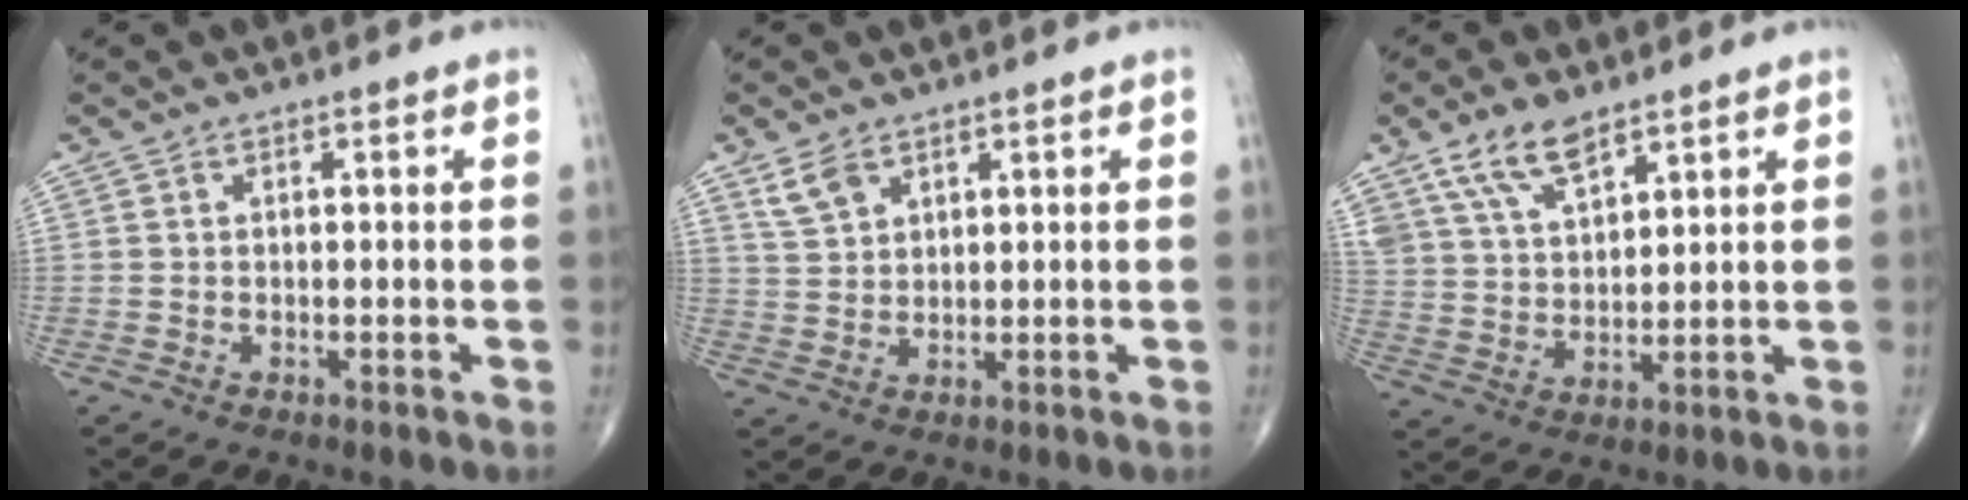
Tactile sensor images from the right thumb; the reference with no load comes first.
{"total": 4.3, "force": [2.9, 2.4, 2.2], "torque": [-0.037, -0.010, 0.064]}
{"total": 9.4, "force": [6.4, 3.8, 5.7], "torque": [-0.101, -0.025, 0.130]}